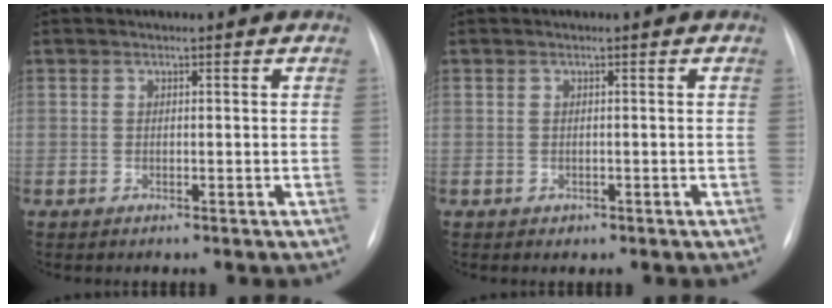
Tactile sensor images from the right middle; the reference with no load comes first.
{"total": 0.5, "force": [-0.2, 0.5, 0.1], "torque": [-0.003, 0.002, -0.002]}